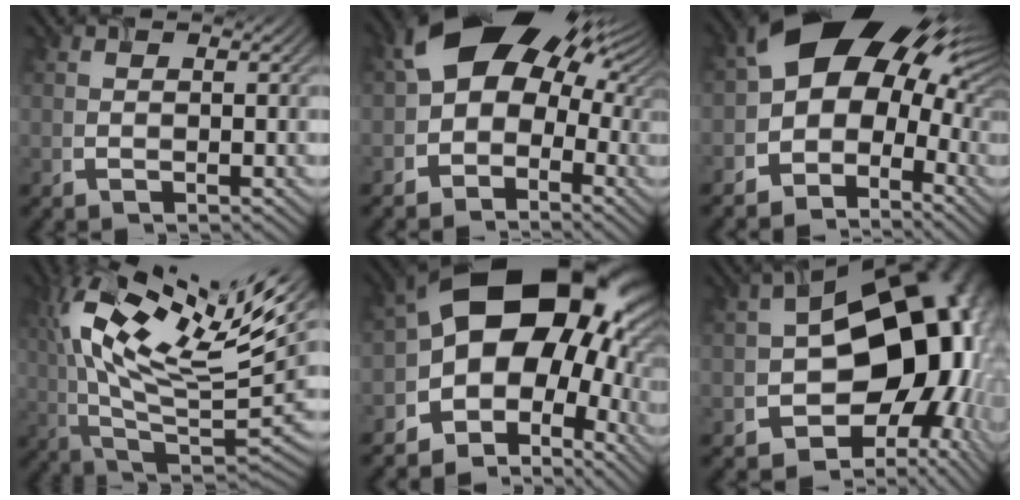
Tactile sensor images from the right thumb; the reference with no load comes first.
{"total": 11.0, "force": [0.1, 8.3, 7.2], "torque": [-0.097, 0.002, -0.013]}
{"total": 11.9, "force": [-1.2, 9.1, 7.6], "torque": [-0.104, -0.011, -0.032]}
{"total": 17.7, "force": [6.9, 6.8, 14.8], "torque": [-0.317, 0.016, 0.127]}
{"total": 16.4, "force": [-1.5, 12.4, 10.6], "torque": [-0.142, -0.012, -0.016]}
{"total": 19.9, "force": [-2.4, 13.1, 14.8], "torque": [-0.160, -0.029, -0.012]}